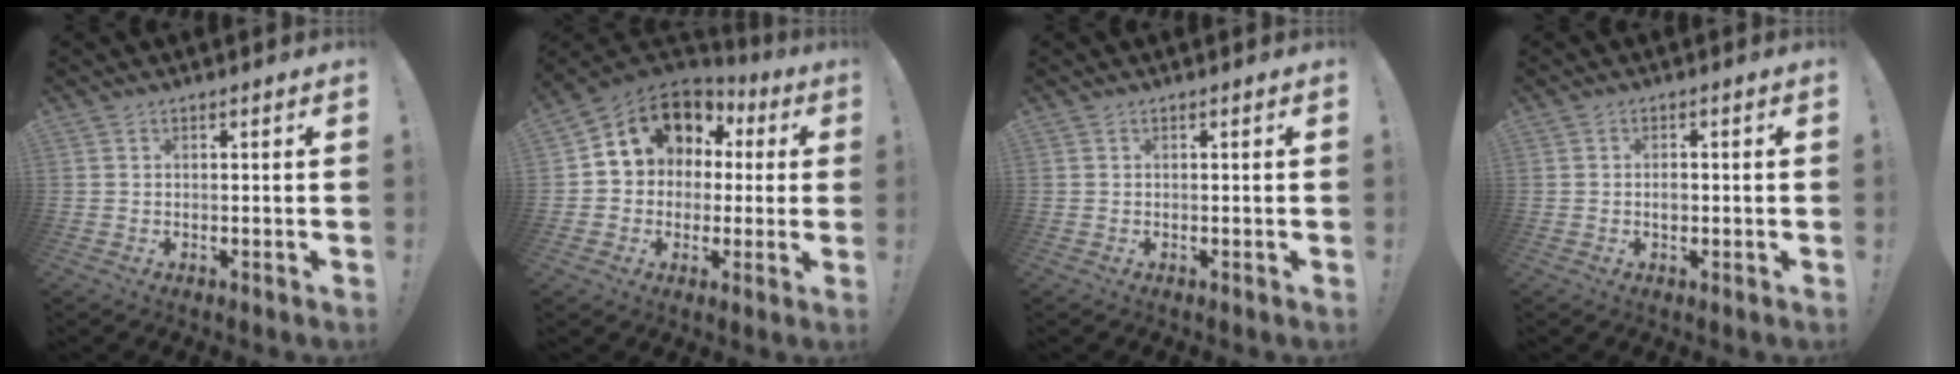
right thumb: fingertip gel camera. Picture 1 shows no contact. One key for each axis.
{"total": 10.9, "fx": 3.6, "fy": 9.2, "fz": 4.7, "tx": -0.070, "ty": -0.019, "tz": 0.073}
{"total": 0.0}
{"total": 2.0, "fx": -0.3, "fy": 1.4, "fz": 1.4, "tx": -0.011, "ty": 0.000, "tz": -0.009}